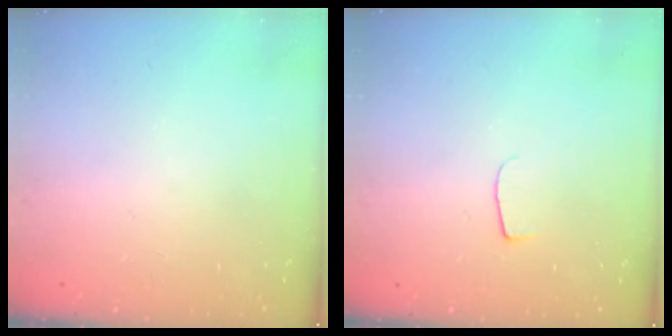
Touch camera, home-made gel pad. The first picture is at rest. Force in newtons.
{"total": 4.3, "press": 4.3, "slide": 0.5}